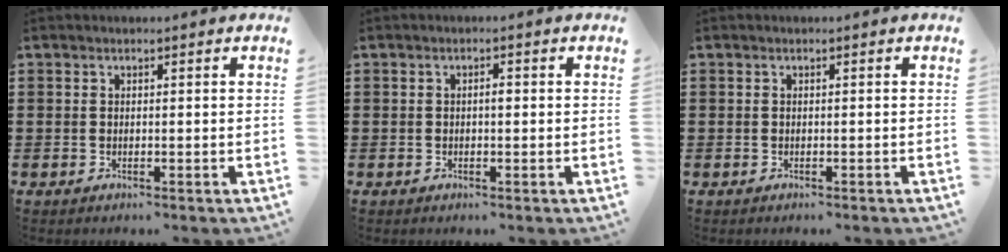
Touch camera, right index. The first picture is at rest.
{"total": 1.1, "force": [-0.1, 0.3, 1.1], "torque": [-0.021, 0.000, -0.002]}
{"total": 0.0}